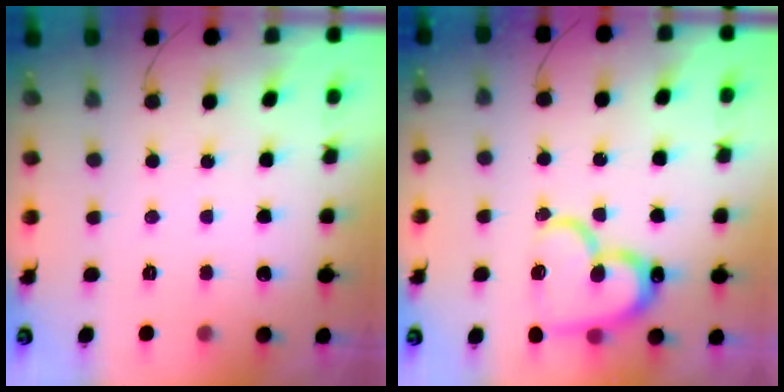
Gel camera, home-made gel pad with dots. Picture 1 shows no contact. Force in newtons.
{"total": 17.1, "press": 17.0, "slide": 1.8}